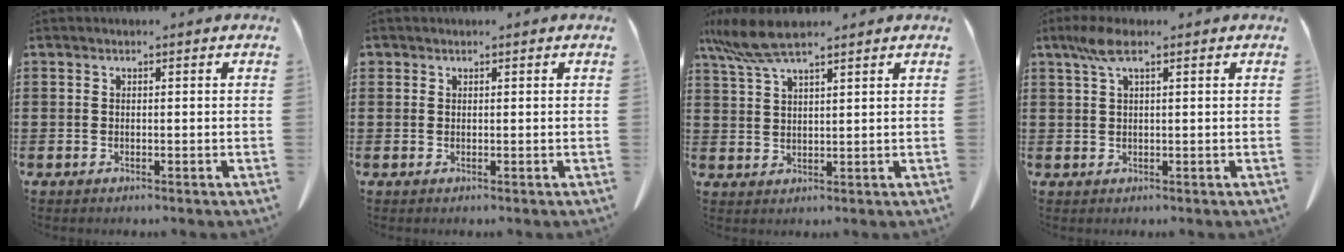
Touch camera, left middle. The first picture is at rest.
{"total": 0.5, "force": [0.4, 0.4, 0.0], "torque": [-0.001, 0.002, 0.008]}
{"total": 7.1, "force": [5.3, 1.2, 4.5], "torque": [-0.107, -0.007, 0.096]}
{"total": 4.1, "force": [1.9, 1.1, 3.4], "torque": [-0.073, 0.007, 0.032]}